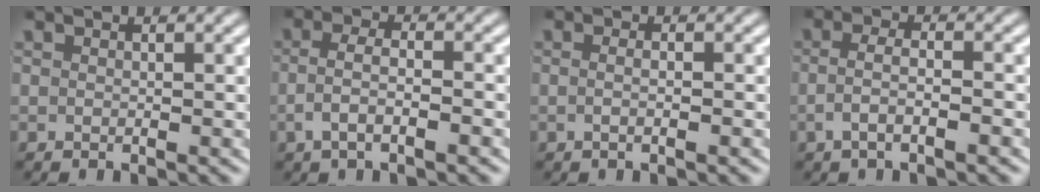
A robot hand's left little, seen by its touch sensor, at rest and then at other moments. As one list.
[{"total": 3.1, "force": [-1.7, 1.2, 2.3], "torque": [-0.045, -0.007, -0.028]}, {"total": 1.2, "force": [-0.7, 0.0, 0.9], "torque": [-0.017, -0.003, -0.011]}, {"total": 2.8, "force": [-1.6, 0.8, 2.1], "torque": [-0.042, -0.008, -0.027]}]